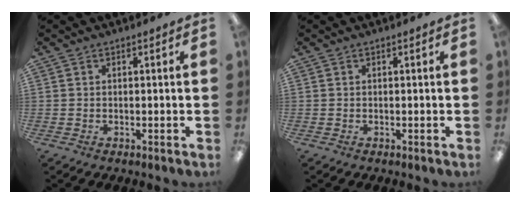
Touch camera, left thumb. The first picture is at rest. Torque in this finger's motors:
{"motor_torque": [0.01, 0.00, -0.05, 0.01, 0.00]}